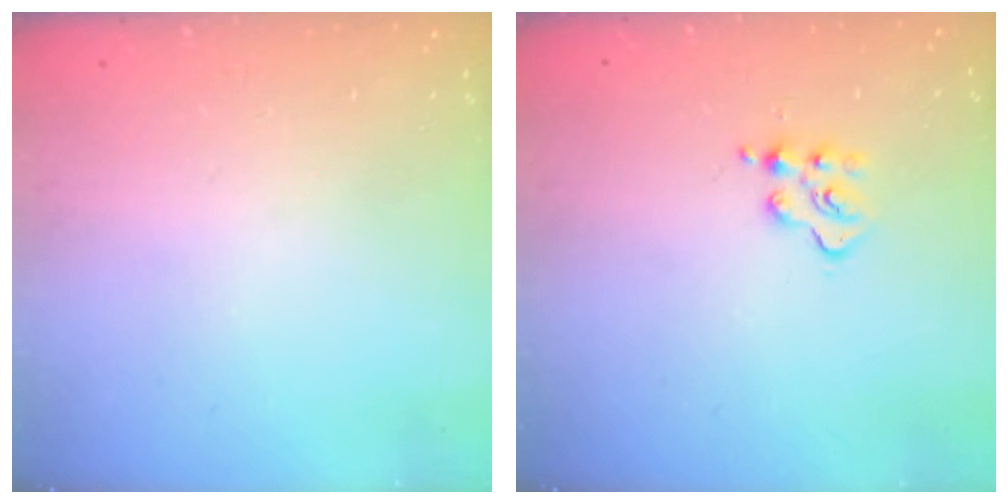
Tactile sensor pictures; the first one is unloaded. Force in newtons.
{"total": 4.6, "press": 4.6, "slide": 0.5}